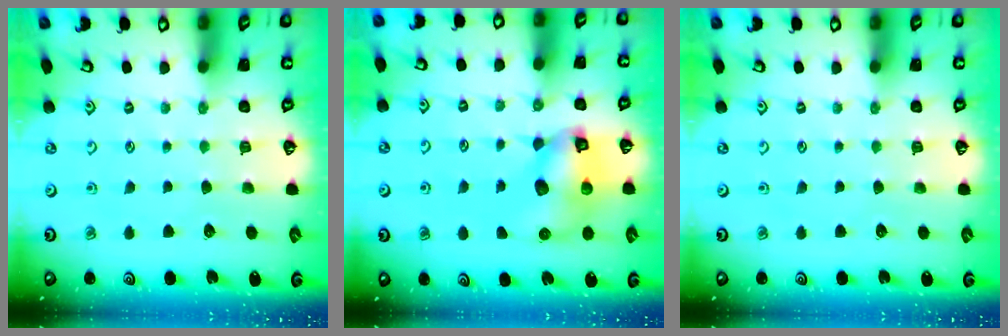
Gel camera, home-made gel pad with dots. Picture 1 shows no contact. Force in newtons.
{"total": 10.5, "press": 10.4, "slide": 1.6}
{"total": 0.0}